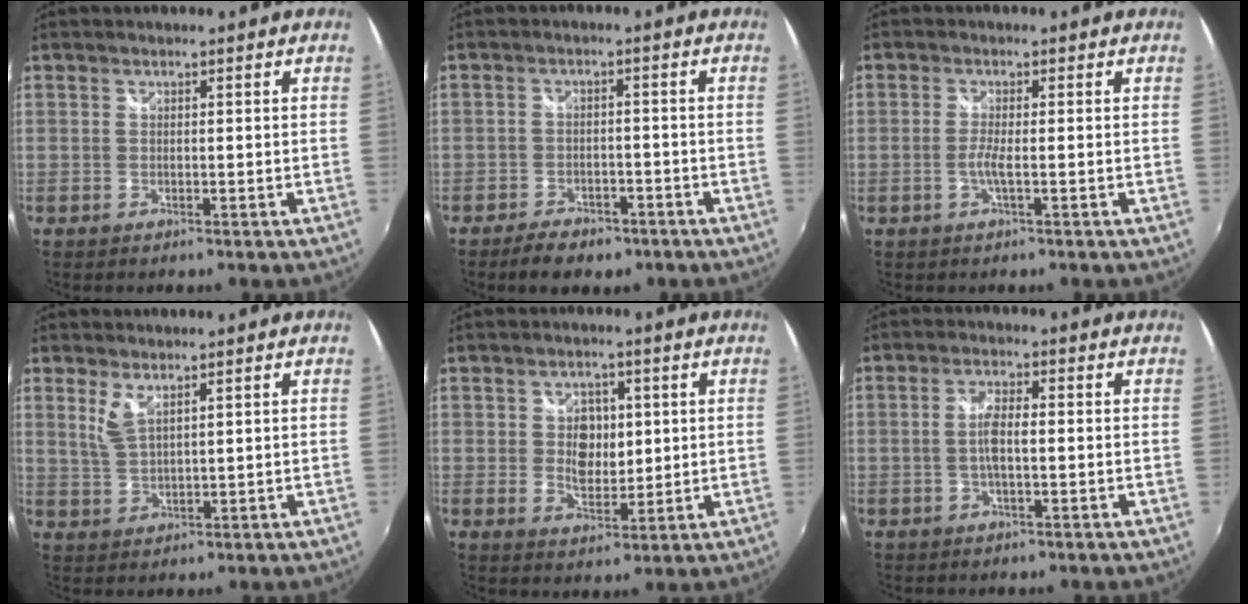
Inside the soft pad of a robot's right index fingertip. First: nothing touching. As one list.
[{"total": 7.5, "force": [-5.7, 3.7, 3.3], "torque": [-0.085, 0.004, -0.081]}, {"total": 2.2, "force": [-0.8, -0.3, 2.0], "torque": [-0.044, -0.004, -0.018]}, {"total": 3.6, "force": [2.0, 1.1, 2.8], "torque": [-0.057, -0.004, 0.042]}, {"total": 6.3, "force": [0.9, 4.4, 4.4], "torque": [-0.073, 0.002, 0.017]}, {"total": 4.2, "force": [-0.4, 1.0, 4.1], "torque": [-0.081, 0.004, -0.007]}]